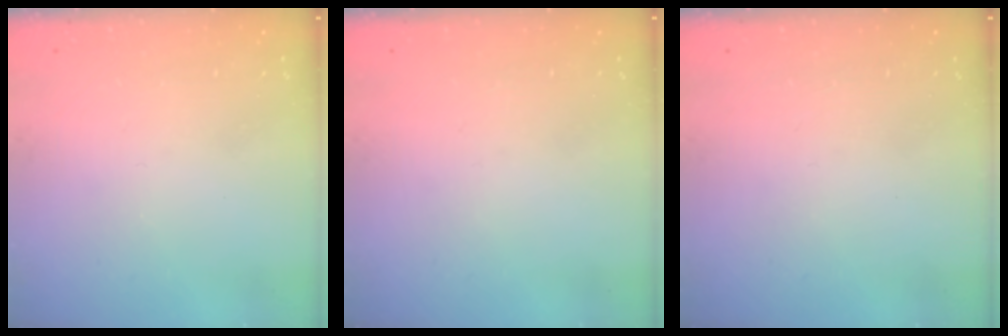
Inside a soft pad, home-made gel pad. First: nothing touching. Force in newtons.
{"total": 0.0}
{"total": 0.0}